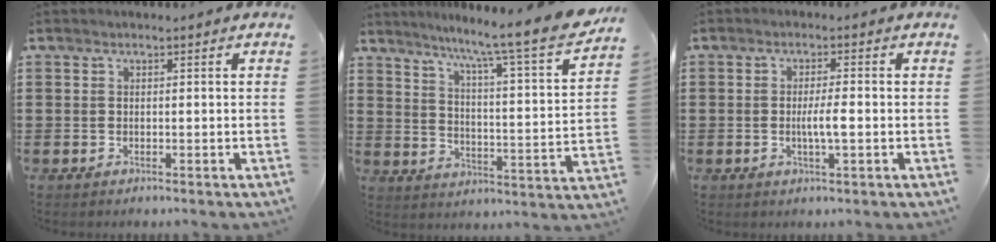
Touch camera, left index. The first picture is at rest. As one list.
[{"total": 8.1, "force": [6.9, -1.1, 4.0], "torque": [-0.090, -0.064, 0.103]}, {"total": 3.3, "force": [-0.5, 0.4, 3.2], "torque": [-0.063, -0.004, -0.012]}]